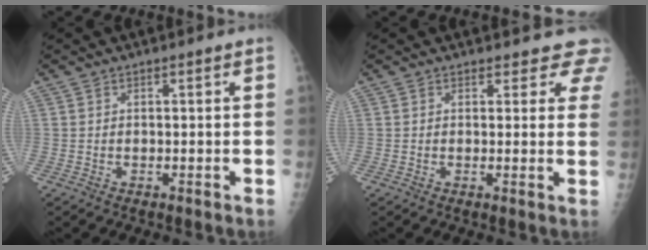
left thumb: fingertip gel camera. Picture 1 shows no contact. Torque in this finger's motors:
{"motor_torque": [0.00, -0.14, 0.33, 0.08, 0.07]}